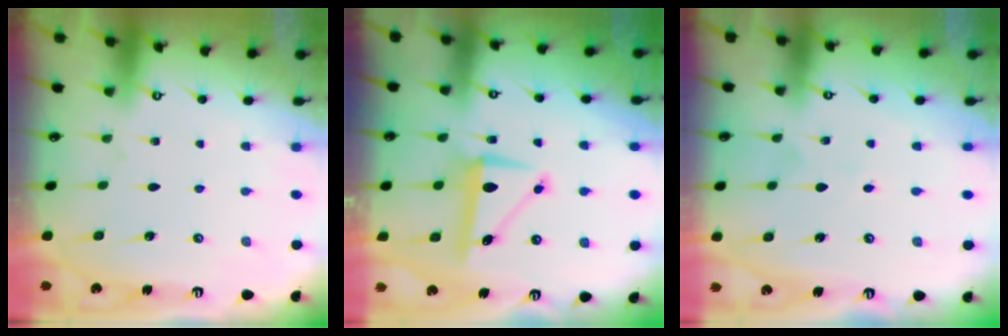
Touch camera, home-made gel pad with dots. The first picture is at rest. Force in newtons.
{"total": 6.9, "press": 6.7, "slide": 1.6}
{"total": 3.3, "press": 3.2, "slide": 0.4}